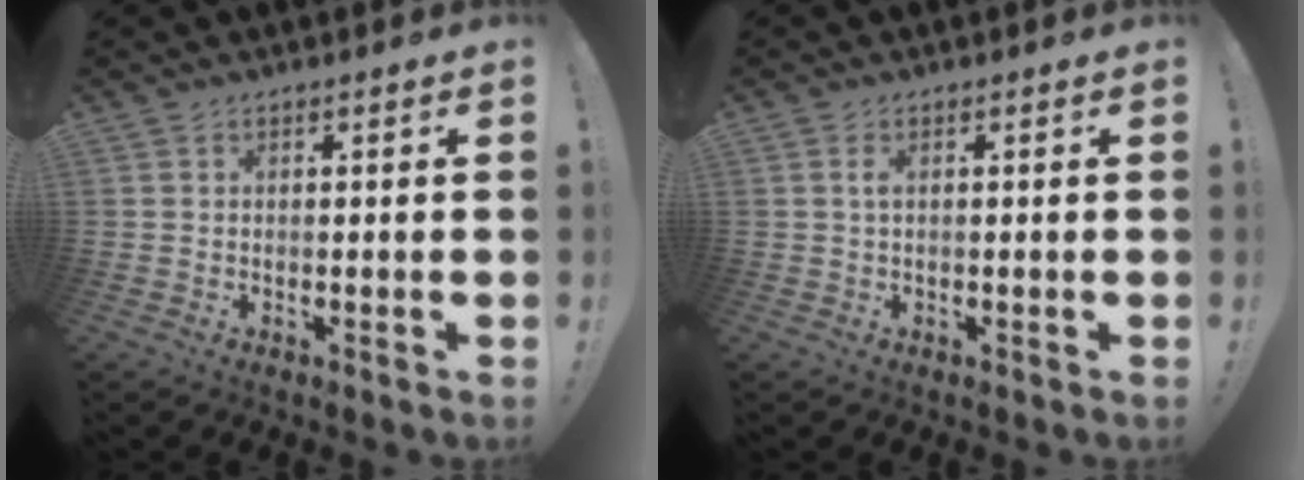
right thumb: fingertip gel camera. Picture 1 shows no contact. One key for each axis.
{"total": 1.3, "fx": 0.1, "fy": 0.2, "fz": 1.3, "tx": -0.023, "ty": 0.001, "tz": 0.000}